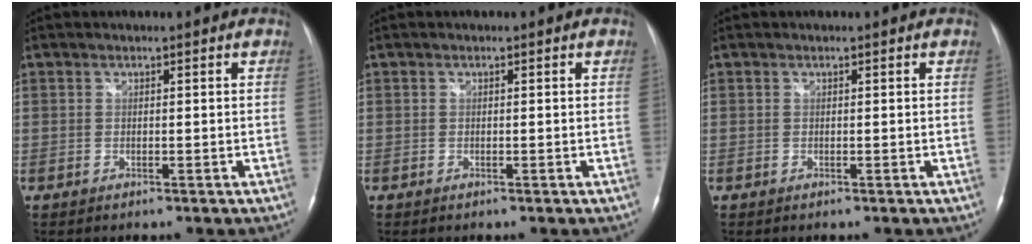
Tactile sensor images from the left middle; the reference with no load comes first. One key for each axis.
{"total": 0.0}
{"total": 0.0}